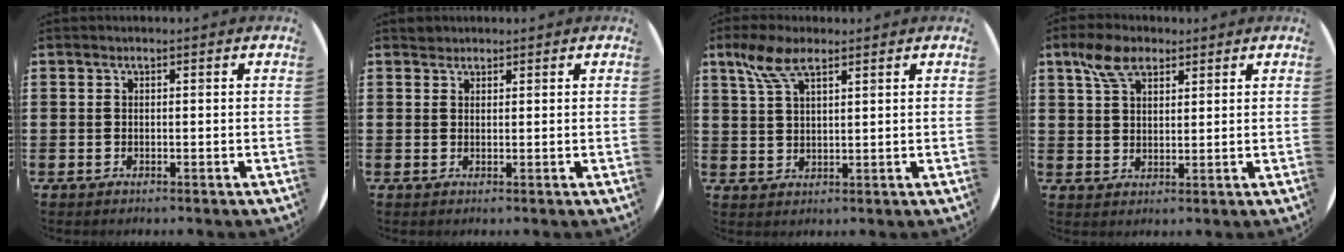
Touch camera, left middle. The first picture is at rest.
{"total": 1.1, "force": [1.0, 0.3, -0.1], "torque": [0.008, -0.002, 0.019]}
{"total": 6.0, "force": [3.8, 2.1, 4.2], "torque": [-0.092, 0.005, 0.069]}
{"total": 5.5, "force": [3.6, 2.9, 2.9], "torque": [-0.059, 0.006, 0.066]}